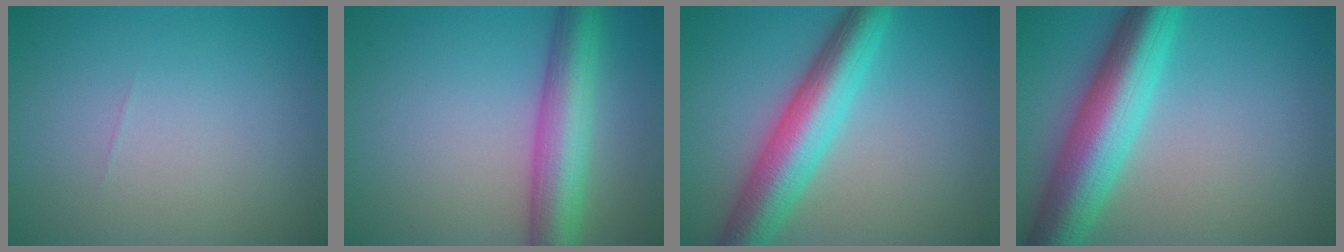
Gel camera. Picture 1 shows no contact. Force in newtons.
{"total": 7.1, "press": 7.1, "slide": 0.2}
{"total": 7.5, "press": 7.5, "slide": 0.2}
{"total": 9.2, "press": 9.2, "slide": 0.2}